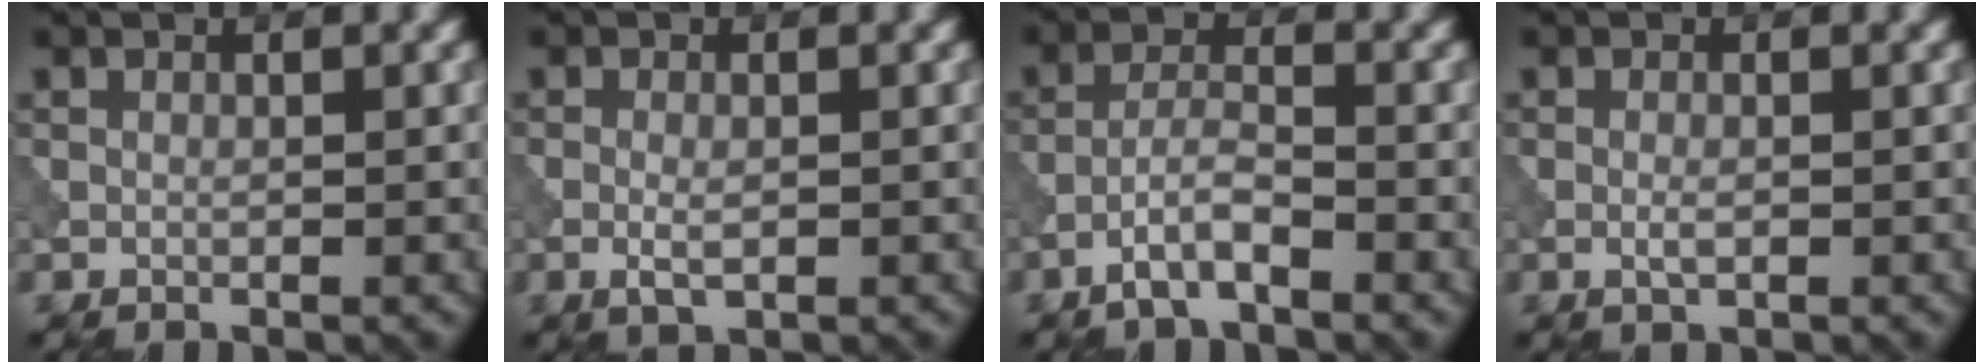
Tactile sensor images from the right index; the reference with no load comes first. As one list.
[{"total": 1.8, "force": [-0.5, 0.7, 1.5], "torque": [-0.034, -0.004, -0.013]}, {"total": 3.1, "force": [-2.0, 0.7, 2.3], "torque": [-0.047, 0.010, -0.046]}, {"total": 1.0, "force": [-0.3, 0.3, 0.9], "torque": [-0.021, -0.002, -0.007]}]